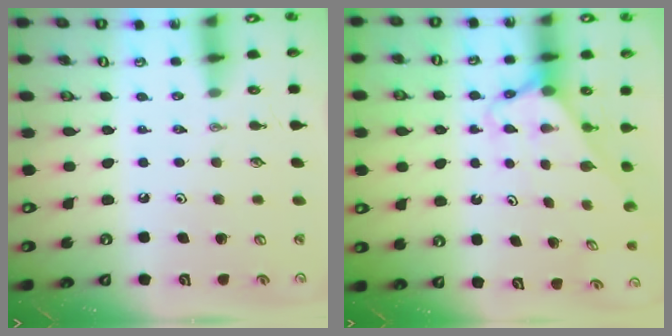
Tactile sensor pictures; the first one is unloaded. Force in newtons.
{"total": 2.9, "press": 2.9, "slide": 0.2}